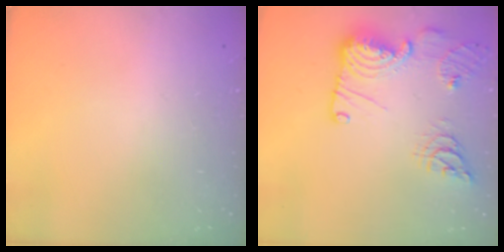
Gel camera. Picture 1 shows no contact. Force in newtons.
{"total": 18.8, "press": 18.6, "slide": 2.3}